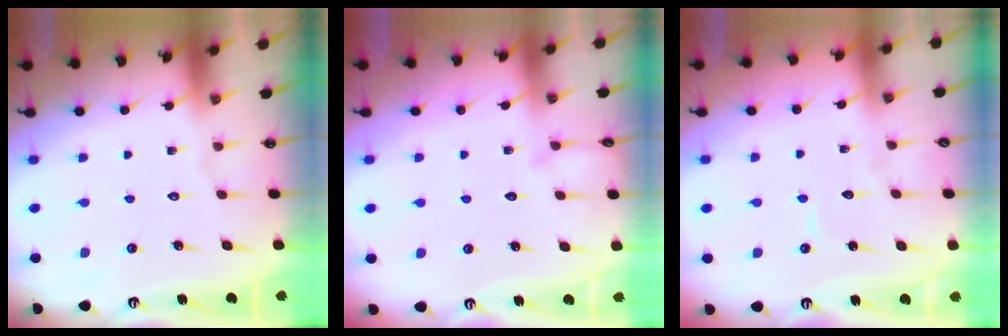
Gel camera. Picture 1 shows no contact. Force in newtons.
{"total": 5.0, "press": 4.9, "slide": 0.5}
{"total": 4.9, "press": 4.8, "slide": 0.3}